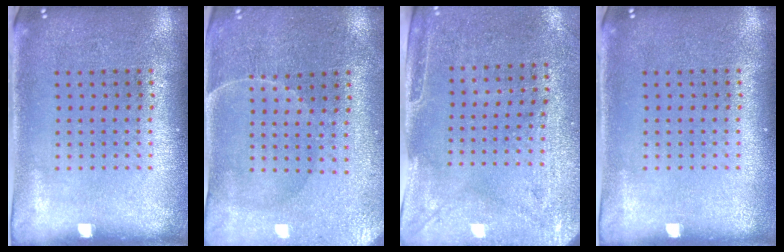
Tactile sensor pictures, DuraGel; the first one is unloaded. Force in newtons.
{"total": 0.6, "press": 0.5, "slide": 0.4}
{"total": 3.0, "press": 2.4, "slide": 1.7}
{"total": 0.0}